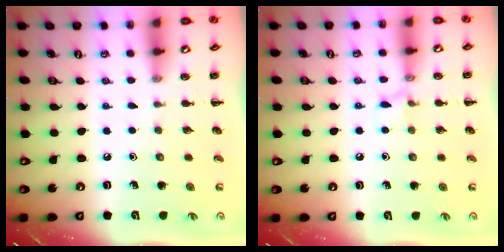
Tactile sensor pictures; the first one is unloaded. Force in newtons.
{"total": 5.8, "press": 5.6, "slide": 1.8}